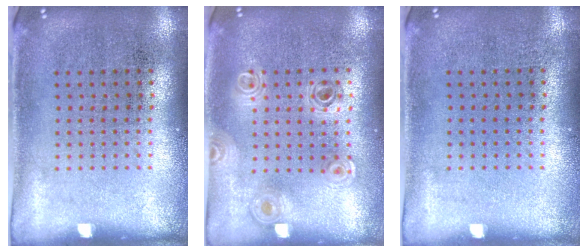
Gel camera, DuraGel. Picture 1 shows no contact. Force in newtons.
{"total": 0.5, "press": 0.5, "slide": 0.1}
{"total": 0.0}